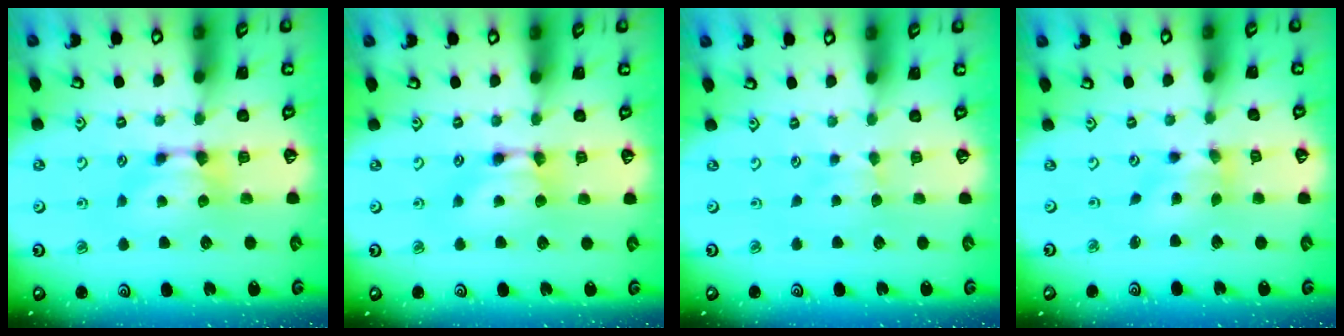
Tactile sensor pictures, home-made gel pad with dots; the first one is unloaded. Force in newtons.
{"total": 1.5, "press": 1.5, "slide": 0.2}
{"total": 2.3, "press": 2.2, "slide": 0.5}
{"total": 2.3, "press": 2.0, "slide": 1.2}